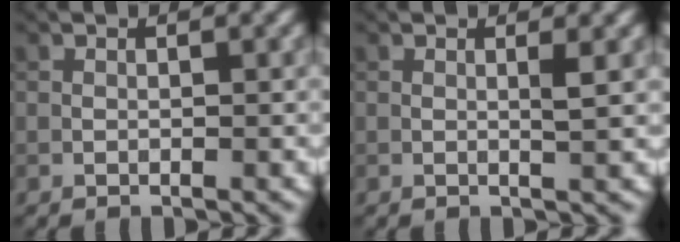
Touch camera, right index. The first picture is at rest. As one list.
[{"total": 1.0, "force": [0.3, 0.0, 1.0], "torque": [-0.018, 0.000, 0.002]}]